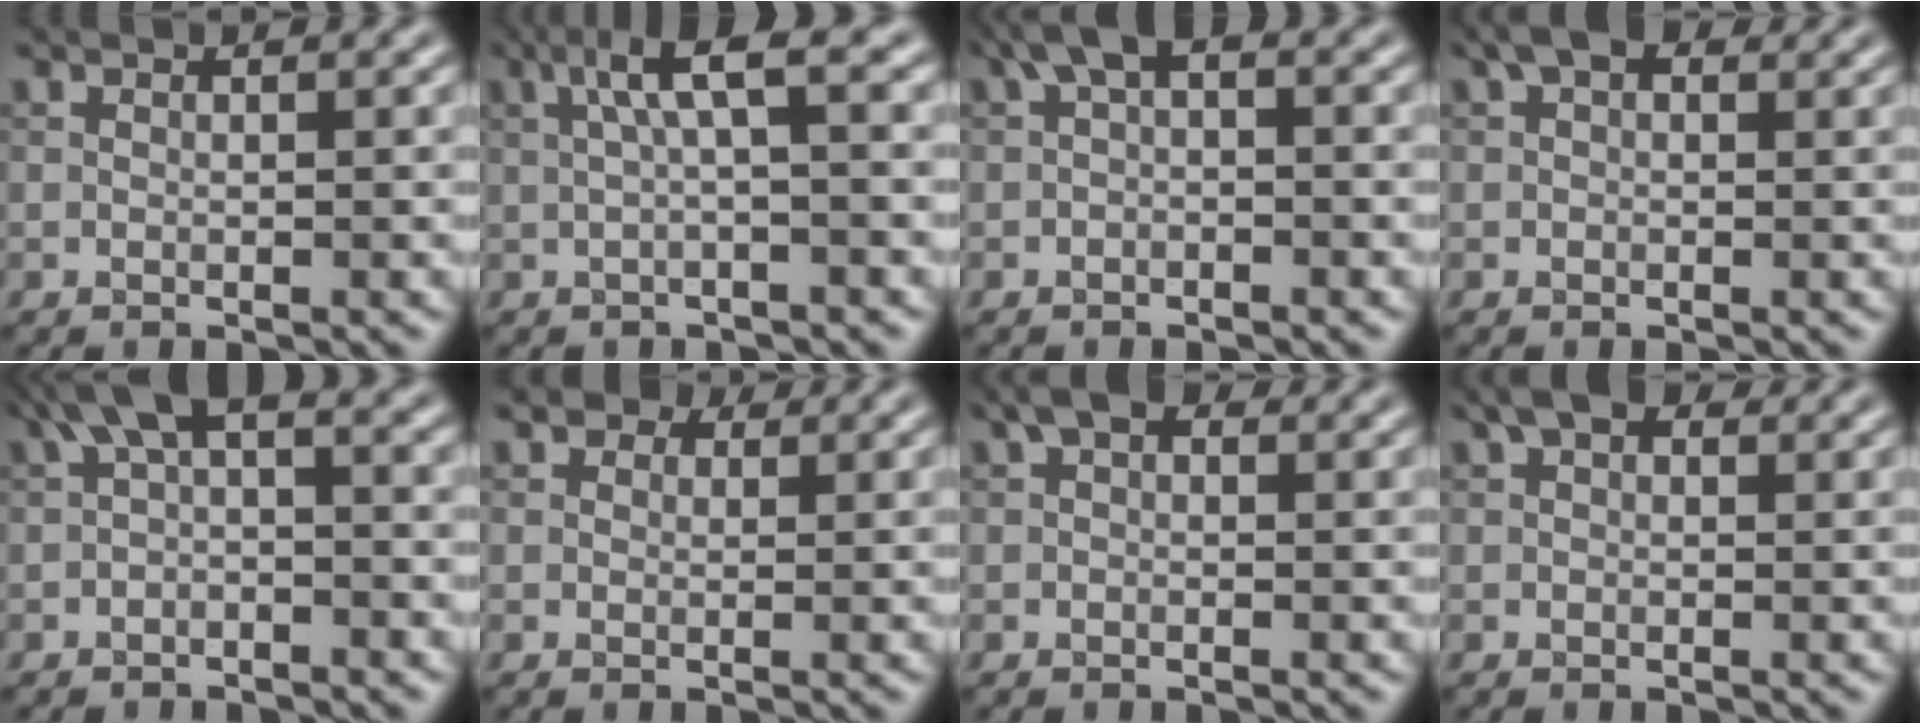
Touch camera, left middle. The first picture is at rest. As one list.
[{"total": 3.9, "force": [0.8, 0.5, 3.8], "torque": [-0.068, 0.016, 0.013]}, {"total": 2.5, "force": [0.3, 1.2, 2.2], "torque": [-0.034, 0.013, -0.003]}, {"total": 2.6, "force": [1.4, 1.4, 1.6], "torque": [-0.023, 0.006, 0.012]}, {"total": 3.6, "force": [0.2, 1.5, 3.2], "torque": [-0.050, 0.017, -0.008]}, {"total": 2.4, "force": [1.7, 1.4, 1.0], "torque": [-0.014, -0.006, 0.018]}, {"total": 2.3, "force": [1.1, 1.3, 1.5], "torque": [-0.019, 0.007, 0.009]}, {"total": 2.9, "force": [1.8, 1.6, 1.7], "torque": [-0.027, 0.006, 0.019]}]